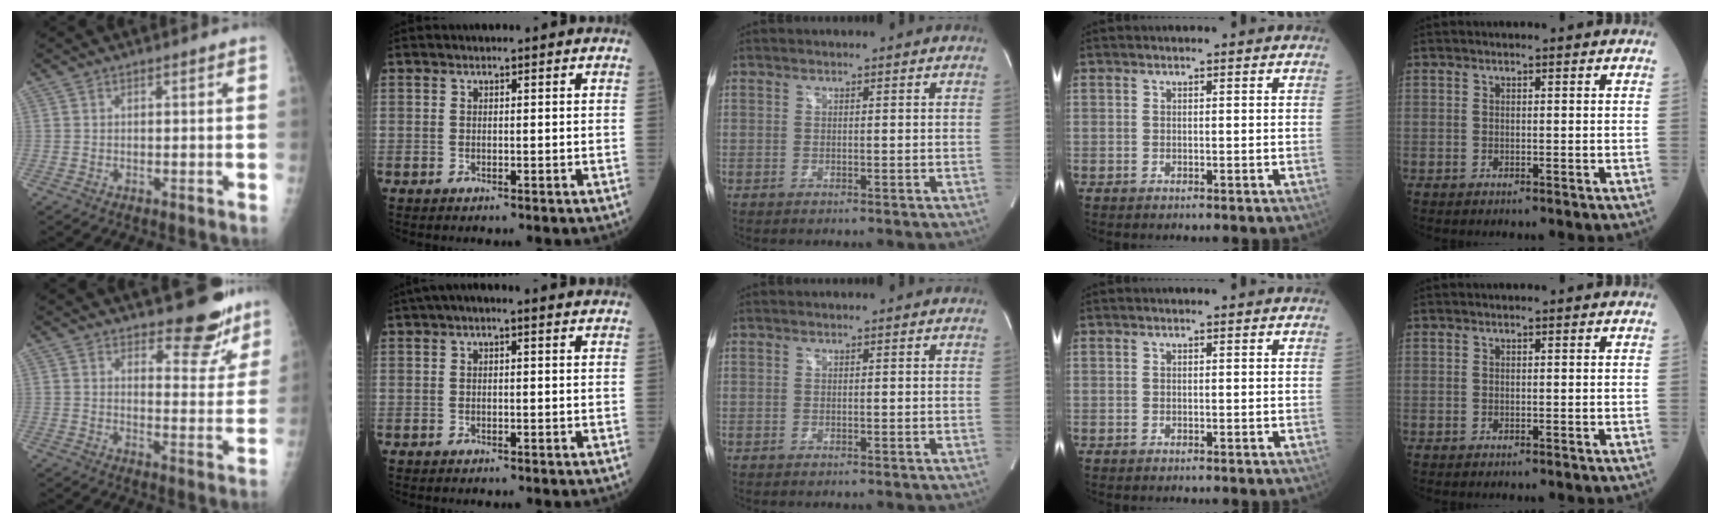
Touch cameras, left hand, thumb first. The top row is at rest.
{"thumb": {"total": 10.2, "force": [8.4, 3.9, 4.3], "torque": [-0.019, -0.068, 0.108]}, "index": {"total": 3.2, "force": [1.8, 0.8, 2.5], "torque": [-0.044, 0.026, 0.023]}}